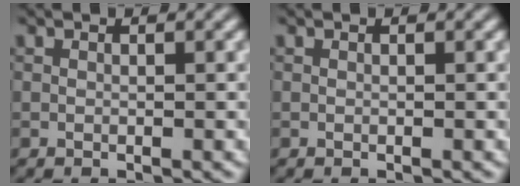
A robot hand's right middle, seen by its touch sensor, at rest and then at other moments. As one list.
[{"total": 0.0}]